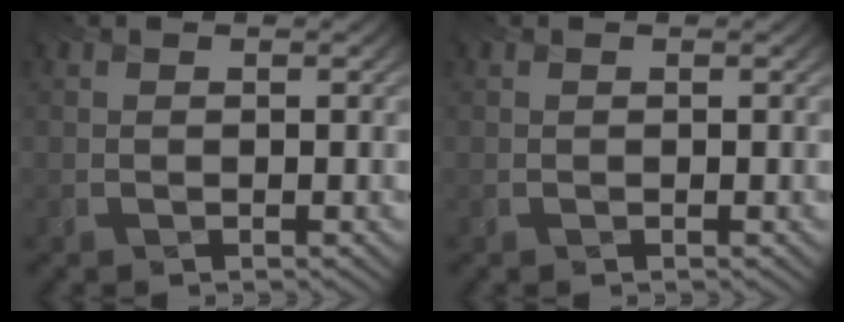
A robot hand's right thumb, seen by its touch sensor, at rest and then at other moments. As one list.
[{"total": 0.0}]